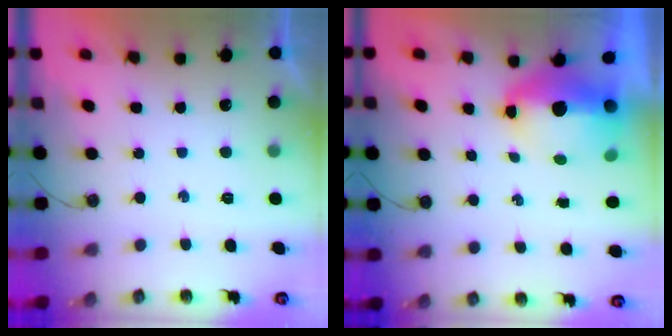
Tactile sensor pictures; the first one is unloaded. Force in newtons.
{"total": 9.9, "press": 9.9, "slide": 1.1}